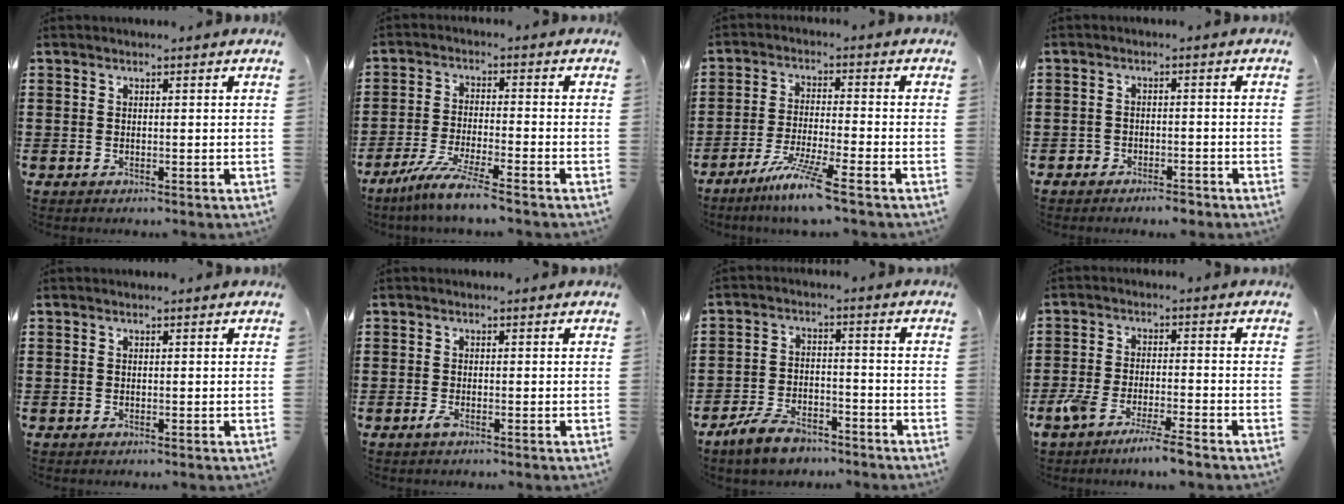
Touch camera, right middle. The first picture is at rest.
{"total": 6.4, "force": [-5.3, -0.3, 3.5], "torque": [-0.081, -0.020, -0.103]}
{"total": 6.8, "force": [-5.1, -0.3, 4.5], "torque": [-0.090, -0.015, -0.096]}
{"total": 2.4, "force": [-2.4, 0.6, 0.0], "torque": [-0.008, 0.001, -0.052]}
{"total": 0.0}
{"total": 1.2, "force": [-0.6, 0.2, 1.0], "torque": [-0.026, -0.006, -0.013]}
{"total": 6.0, "force": [-5.0, 2.0, 2.5], "torque": [-0.060, 0.007, -0.100]}
{"total": 5.5, "force": [-4.5, 0.3, 3.2], "torque": [-0.072, -0.012, -0.085]}